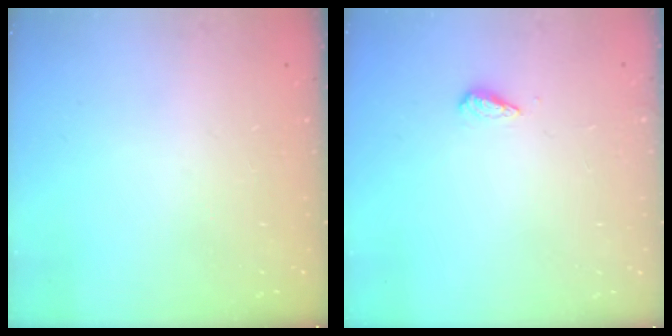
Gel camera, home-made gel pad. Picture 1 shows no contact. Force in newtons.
{"total": 2.7, "press": 2.6, "slide": 0.4}